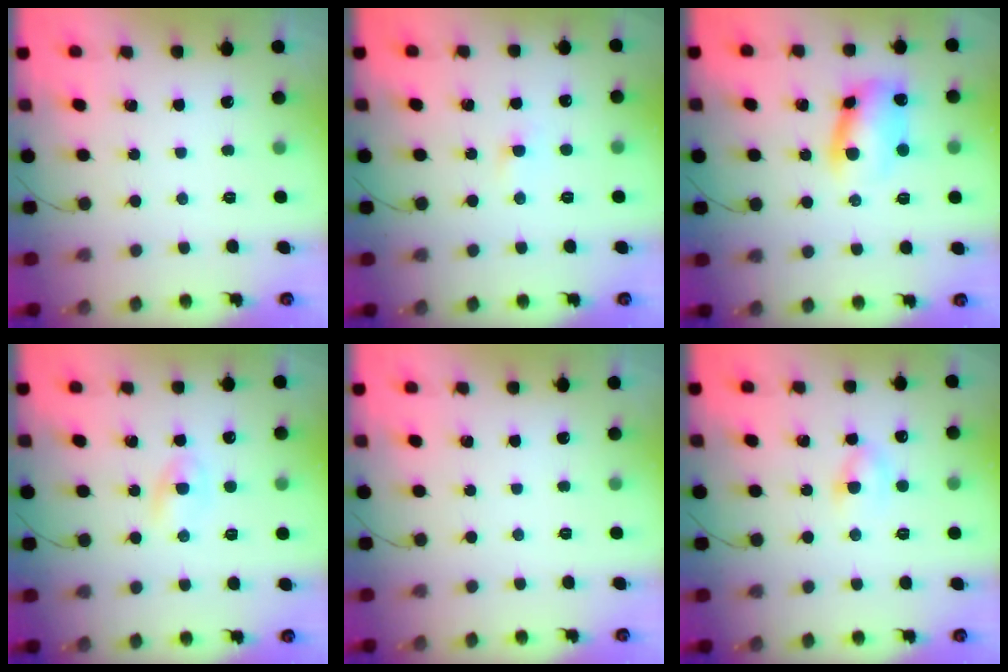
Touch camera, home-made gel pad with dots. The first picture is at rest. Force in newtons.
{"total": 1.7, "press": 1.5, "slide": 0.8}
{"total": 8.7, "press": 8.6, "slide": 0.8}
{"total": 1.8, "press": 1.5, "slide": 0.9}
{"total": 0.0}
{"total": 5.0, "press": 4.7, "slide": 1.8}